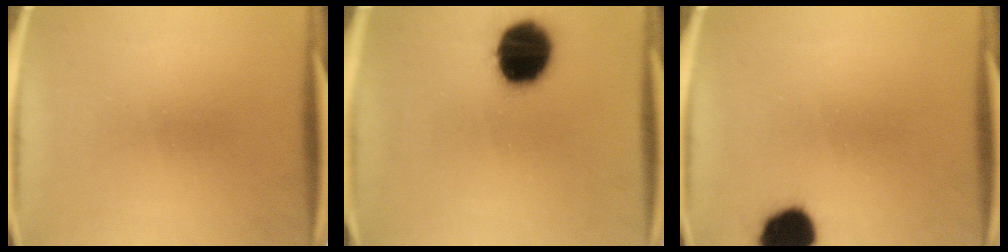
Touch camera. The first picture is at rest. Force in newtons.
{"total": 18.1}
{"total": 11.7}